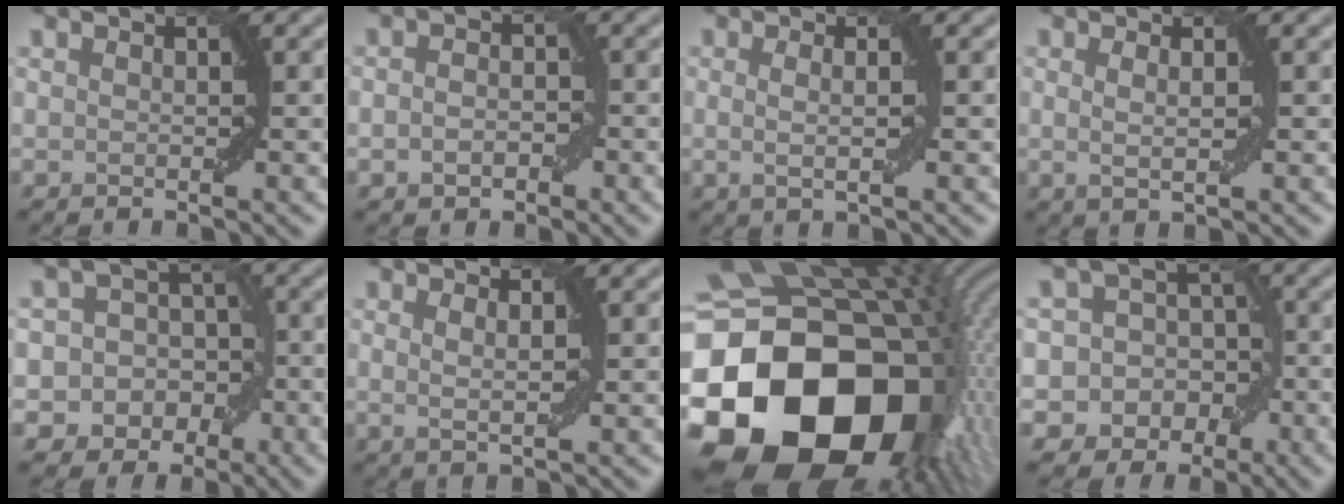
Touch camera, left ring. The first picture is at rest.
{"total": 2.2, "force": [-0.6, 1.5, 1.5], "torque": [-0.022, 0.001, -0.012]}
{"total": 1.9, "force": [0.1, 0.3, 1.9], "torque": [-0.035, 0.000, 0.001]}
{"total": 1.6, "force": [0.3, 0.3, 1.6], "torque": [-0.026, -0.001, 0.005]}
{"total": 8.0, "force": [-3.0, 7.1, 1.9], "torque": [-0.012, 0.012, -0.069]}
{"total": 1.7, "force": [0.6, 0.4, 1.5], "torque": [-0.022, -0.002, 0.011]}
{"total": 23.7, "force": [-4.5, 18.3, 14.3], "torque": [-0.292, -0.070, -0.078]}
{"total": 9.1, "force": [-3.4, 8.2, 2.1], "torque": [-0.016, 0.011, -0.082]}